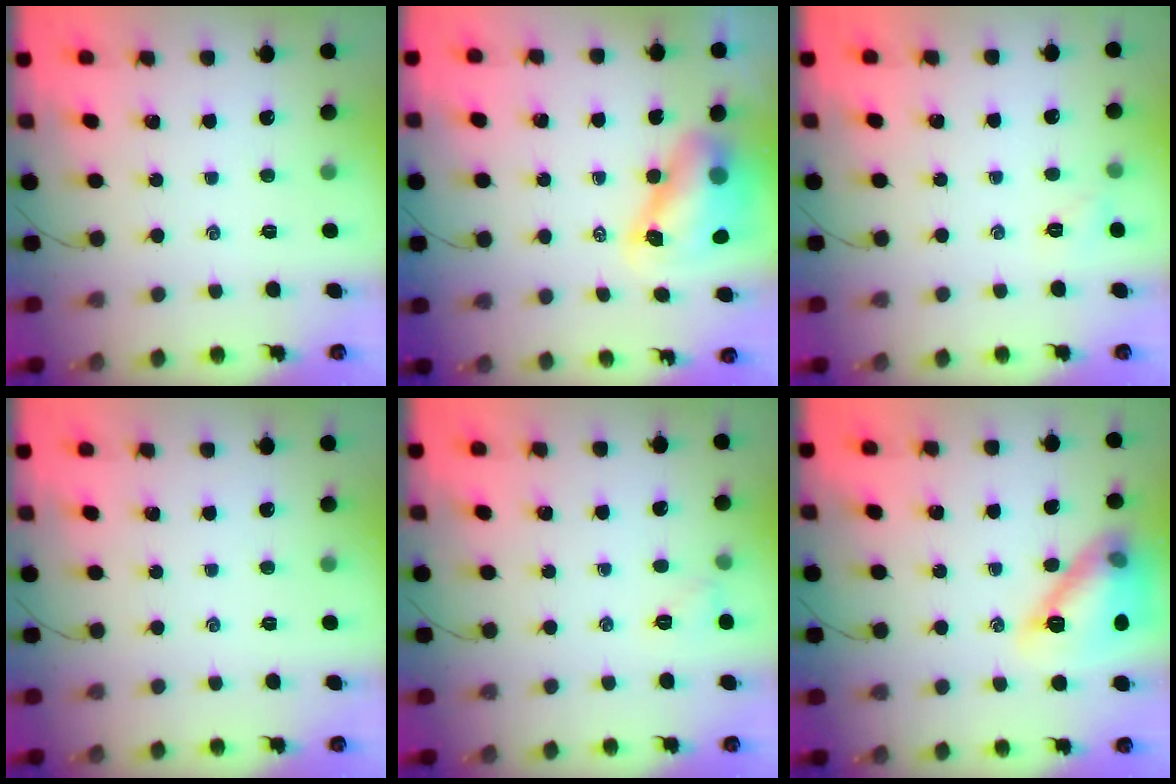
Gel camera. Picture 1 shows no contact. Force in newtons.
{"total": 8.6, "press": 8.3, "slide": 2.3}
{"total": 5.2, "press": 5.0, "slide": 1.5}
{"total": 0.0}
{"total": 5.3, "press": 5.1, "slide": 1.6}
{"total": 15.4, "press": 15.4, "slide": 0.2}